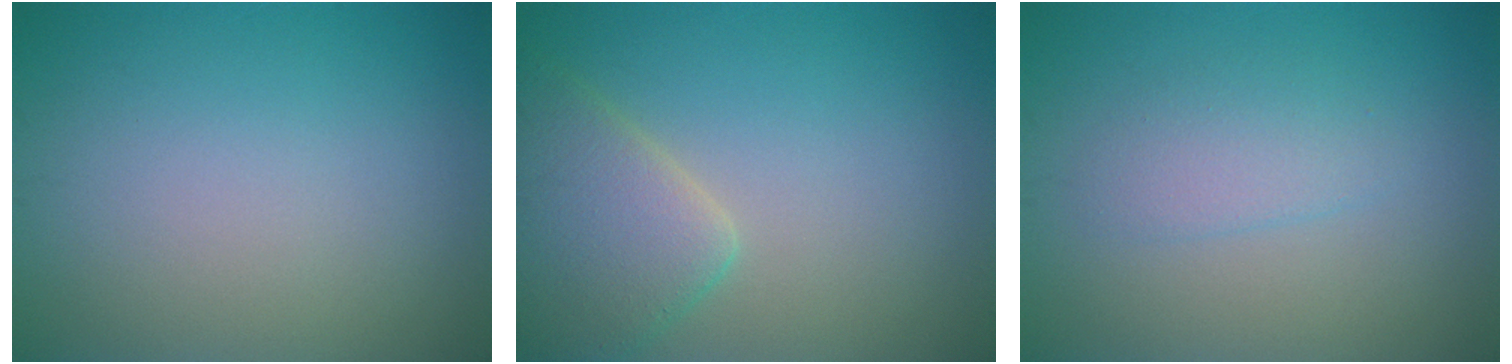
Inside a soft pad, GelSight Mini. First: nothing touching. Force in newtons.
{"total": 5.1, "press": 5.0, "slide": 0.4}
{"total": 2.0, "press": 1.9, "slide": 0.1}